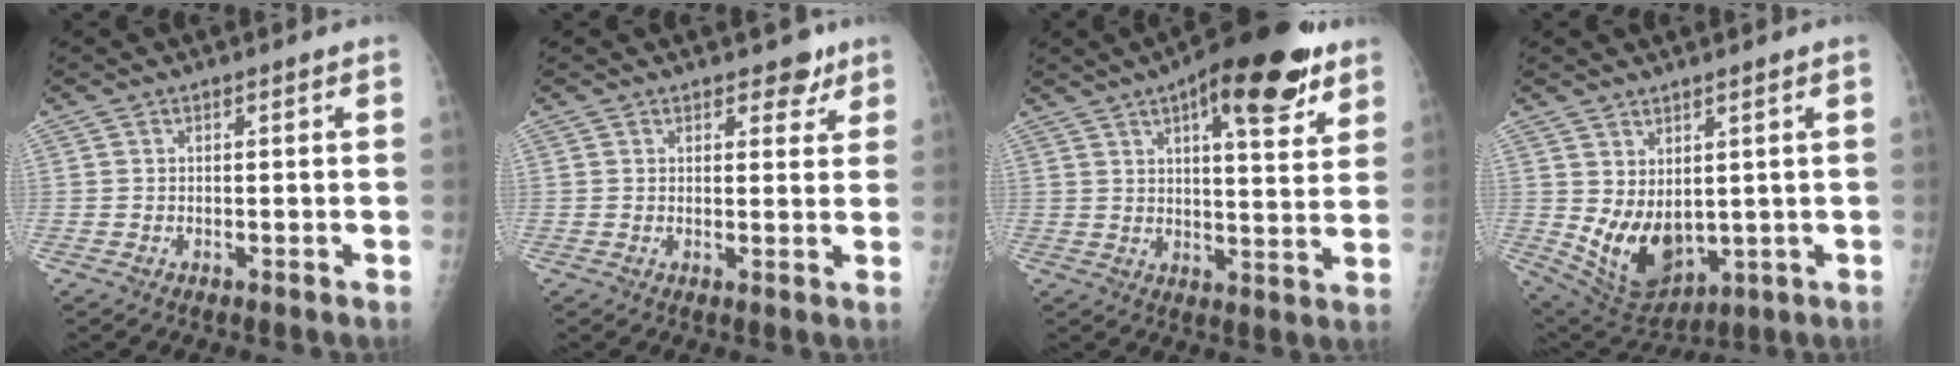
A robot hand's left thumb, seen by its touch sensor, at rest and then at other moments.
{"total": 3.6, "force": [2.6, 2.0, 1.5], "torque": [0.004, -0.013, 0.033]}
{"total": 18.2, "force": [10.0, 5.9, 14.0], "torque": [-0.174, -0.031, 0.139]}
{"total": 10.6, "force": [0.8, 6.4, 8.4], "torque": [-0.127, -0.025, 0.046]}